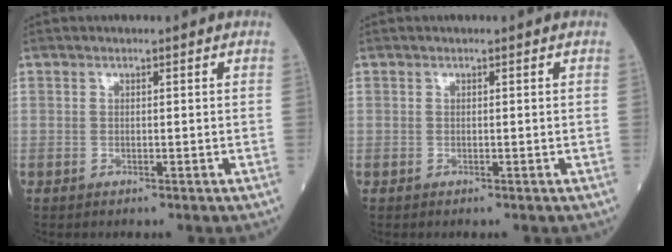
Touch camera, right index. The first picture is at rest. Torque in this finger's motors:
{"motor_torque": [0.01, 0.01, 0.00, 0.00]}